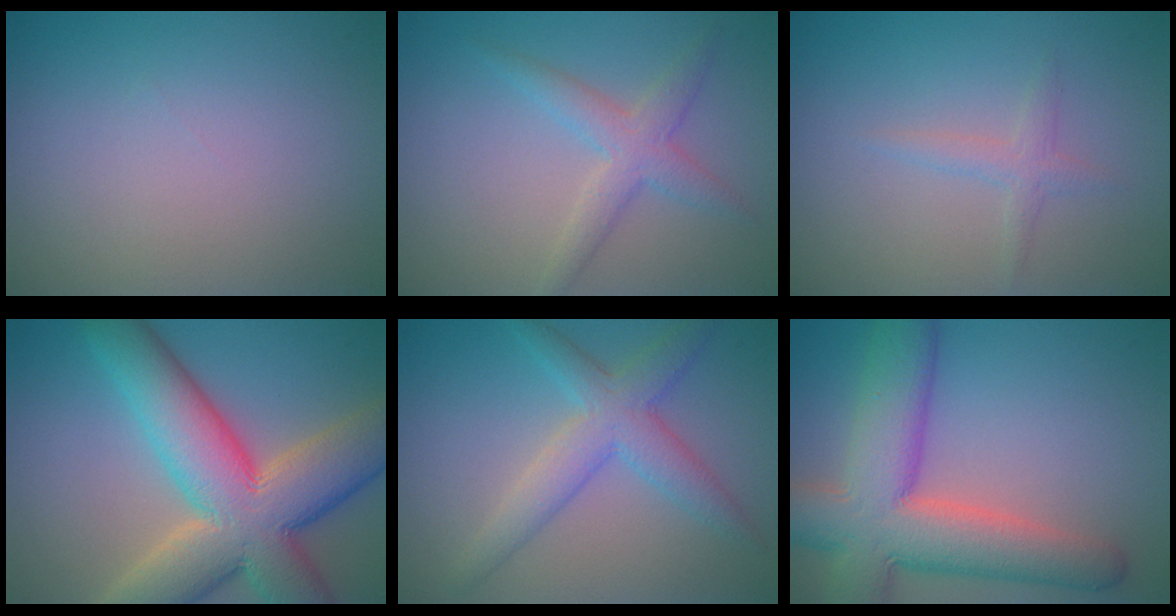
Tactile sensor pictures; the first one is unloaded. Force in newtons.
{"total": 2.8, "press": 2.8, "slide": 0.0}
{"total": 1.3, "press": 1.3, "slide": 0.1}
{"total": 13.0, "press": 12.9, "slide": 1.1}
{"total": 3.6, "press": 3.6, "slide": 0.2}
{"total": 10.8, "press": 10.8, "slide": 0.7}